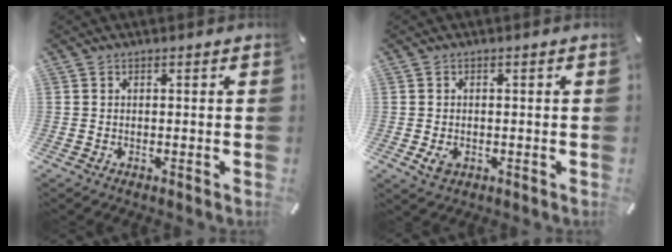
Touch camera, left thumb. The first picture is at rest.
{"total": 2.7, "force": [-0.7, 2.1, 1.6], "torque": [-0.034, 0.000, -0.012]}